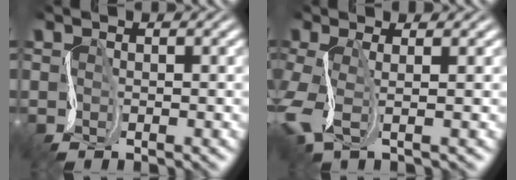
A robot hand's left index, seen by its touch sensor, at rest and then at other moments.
{"total": 3.1, "force": [0.0, 0.8, 3.0], "torque": [-0.078, -0.001, -0.005]}